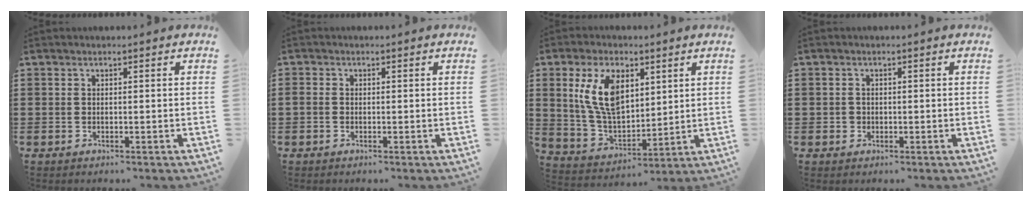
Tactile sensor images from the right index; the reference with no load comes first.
{"total": 0.6, "force": [-0.4, 0.4, 0.2], "torque": [-0.006, 0.000, -0.009]}
{"total": 10.8, "force": [3.7, 6.0, 8.2], "torque": [-0.193, 0.009, 0.066]}
{"total": 1.3, "force": [-0.3, 1.2, 0.3], "torque": [-0.008, 0.004, -0.007]}